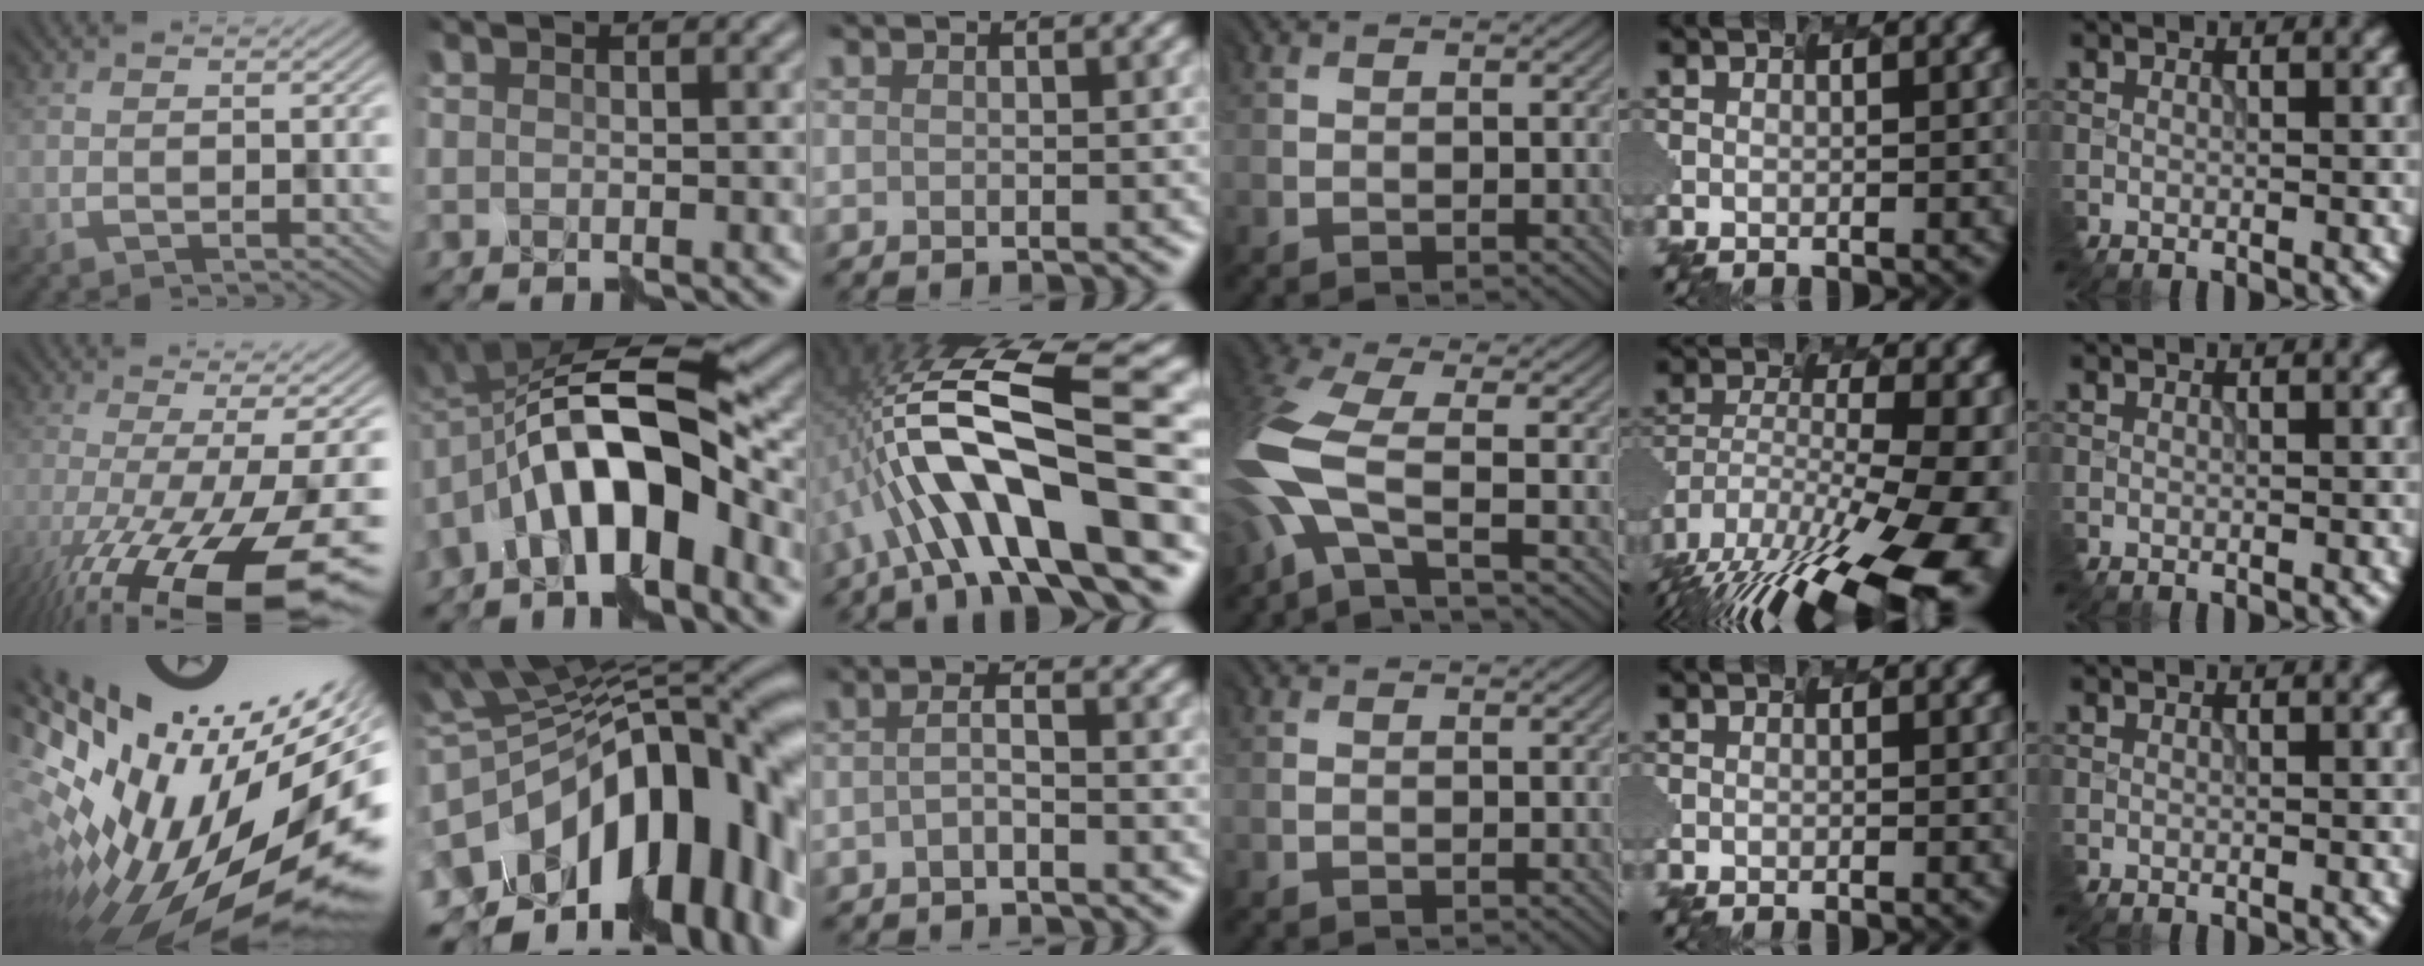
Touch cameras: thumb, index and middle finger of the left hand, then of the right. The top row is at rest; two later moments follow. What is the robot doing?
{"motion": "assemble", "object": "spray bottle"}